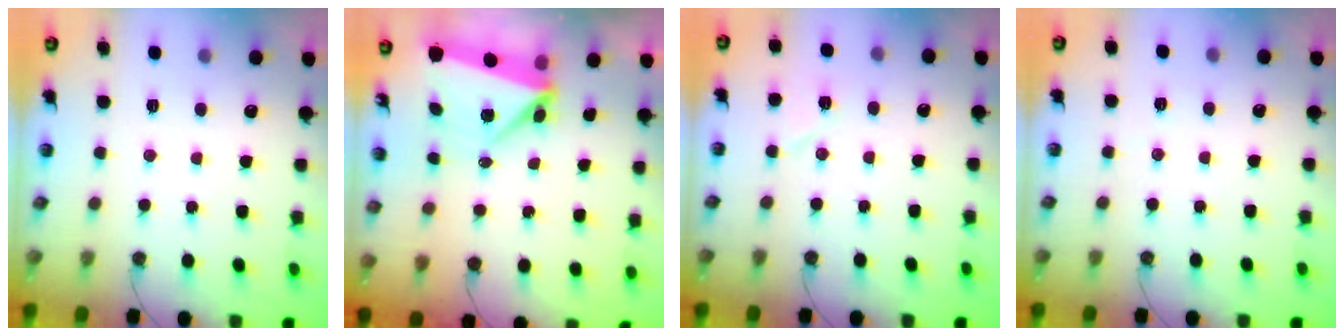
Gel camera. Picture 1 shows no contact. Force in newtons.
{"total": 5.3, "press": 5.3, "slide": 0.2}
{"total": 6.7, "press": 6.4, "slide": 2.1}
{"total": 2.5, "press": 1.1, "slide": 2.2}